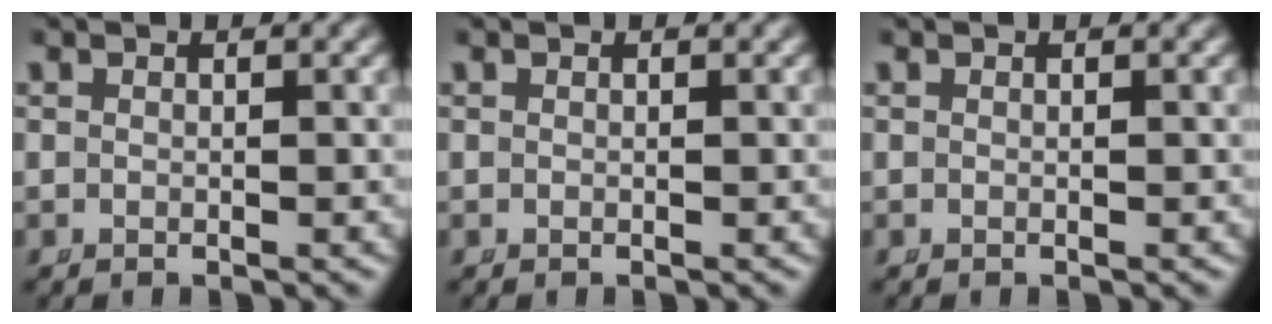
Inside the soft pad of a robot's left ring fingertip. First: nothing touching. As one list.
[{"total": 0.0}, {"total": 0.0}]